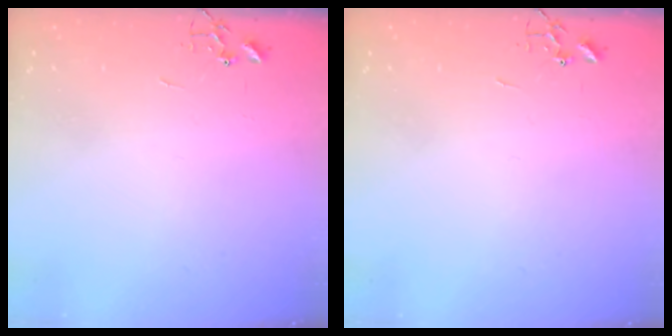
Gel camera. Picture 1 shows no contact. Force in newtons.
{"total": 0.0}